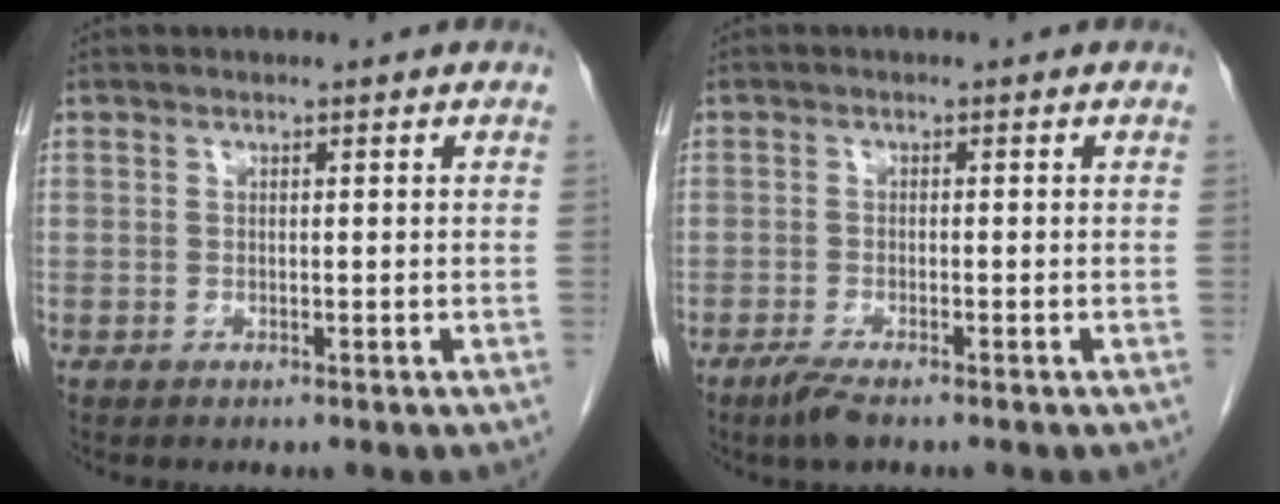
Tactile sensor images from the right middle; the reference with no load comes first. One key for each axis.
{"total": 2.9, "fx": -2.1, "fy": 0.4, "fz": 1.9, "tx": -0.046, "ty": -0.008, "tz": -0.042}